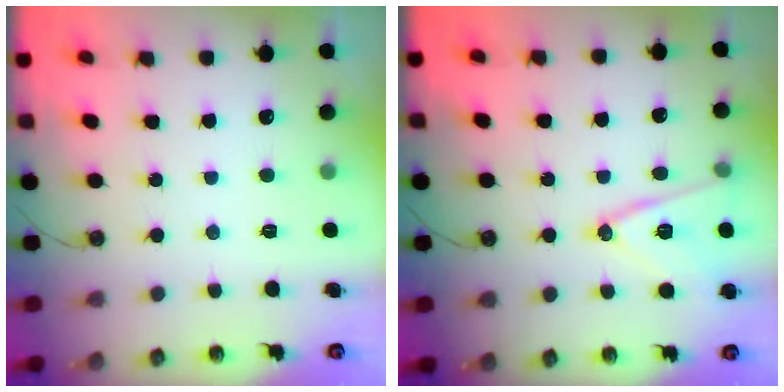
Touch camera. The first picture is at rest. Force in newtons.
{"total": 13.8, "press": 13.3, "slide": 3.4}